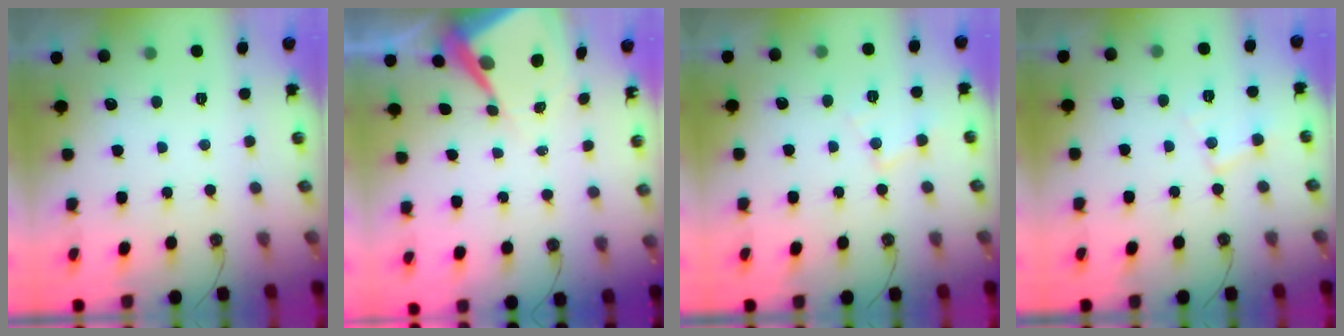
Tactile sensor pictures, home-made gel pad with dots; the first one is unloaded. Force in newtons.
{"total": 9.3, "press": 9.3, "slide": 0.8}
{"total": 6.4, "press": 6.4, "slide": 0.3}
{"total": 6.8, "press": 6.8, "slide": 0.4}